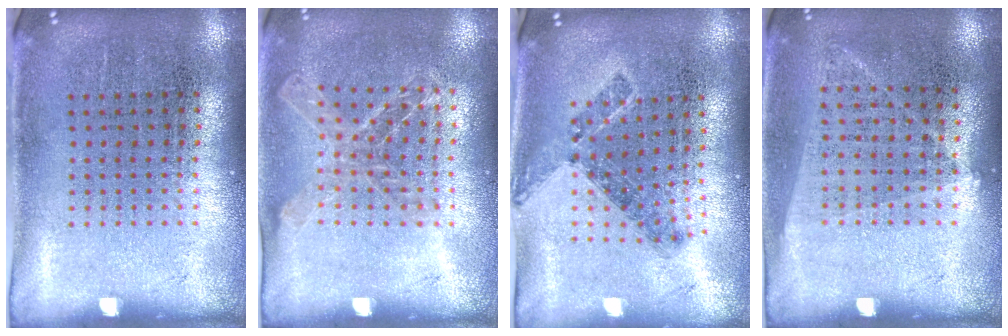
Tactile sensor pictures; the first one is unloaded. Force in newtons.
{"total": 1.1, "press": 1.1, "slide": 0.0}
{"total": 0.8, "press": 0.7, "slide": 0.3}
{"total": 1.0, "press": 0.9, "slide": 0.5}